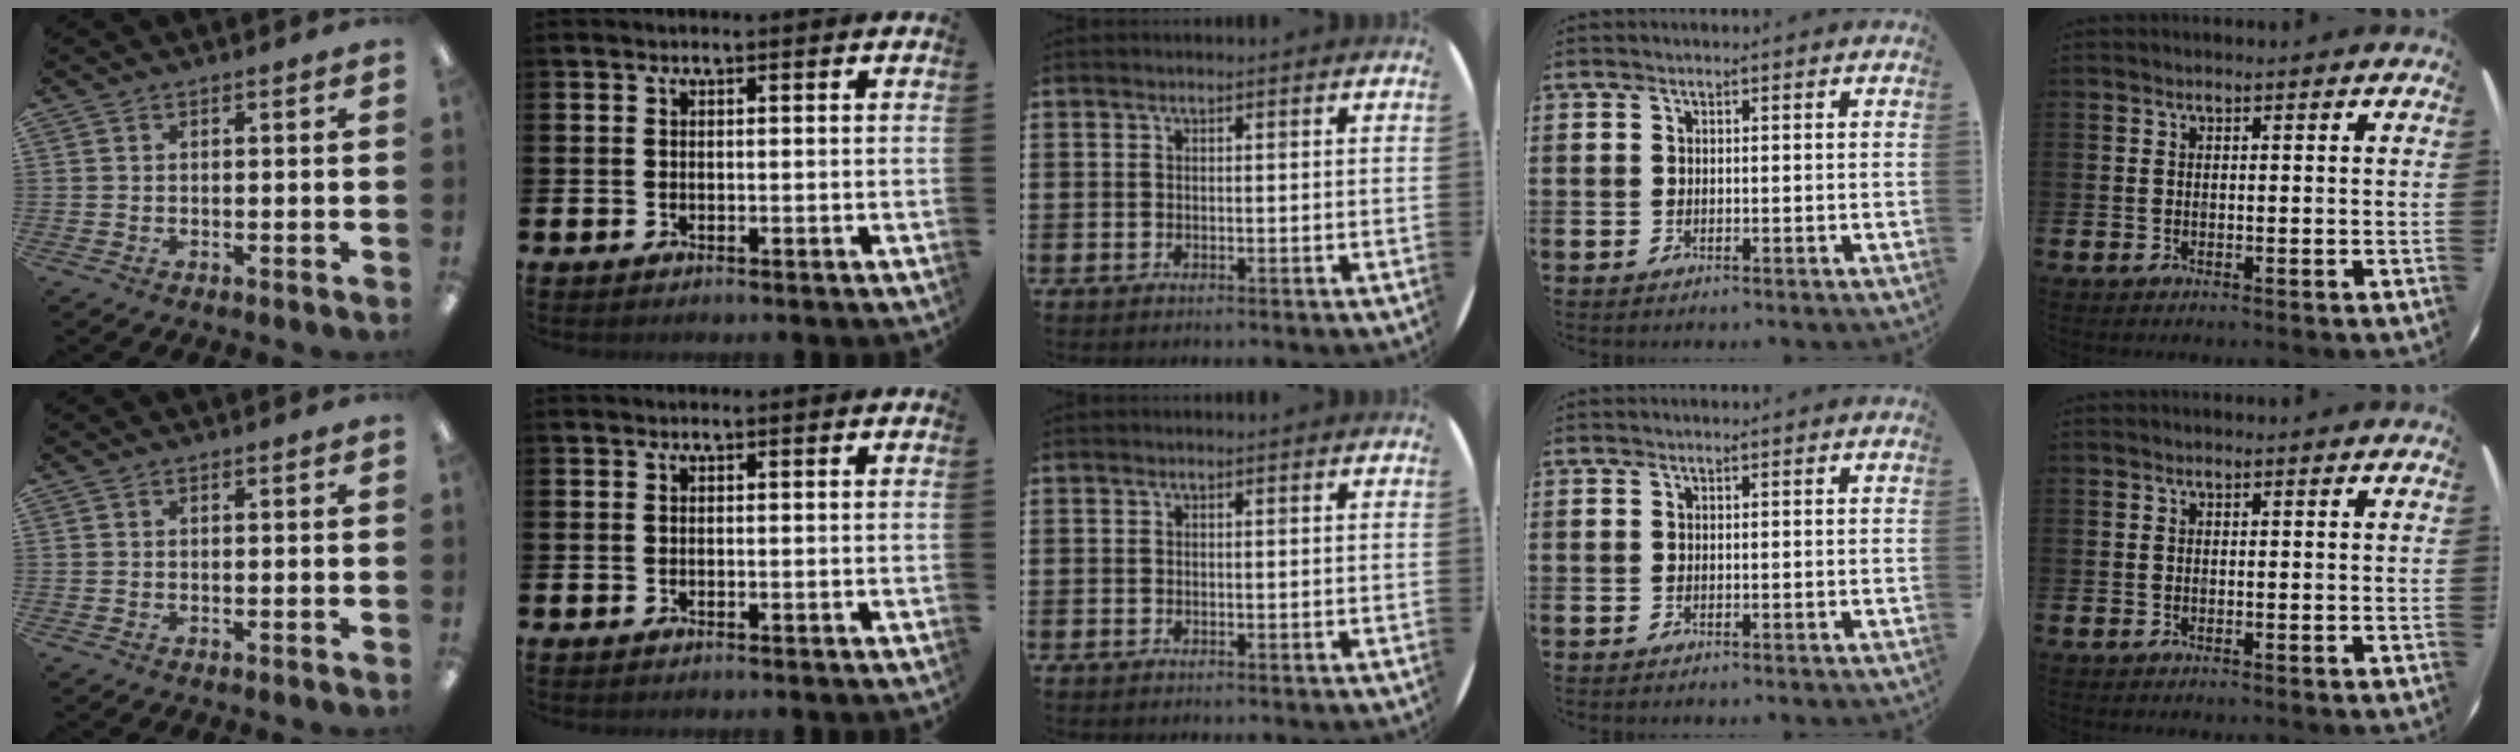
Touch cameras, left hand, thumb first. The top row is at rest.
{}